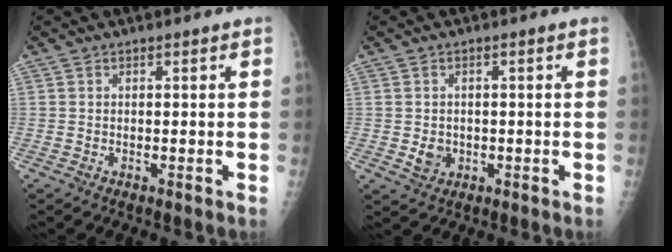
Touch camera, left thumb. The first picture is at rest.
{"total": 2.9, "force": [-0.6, 2.6, 1.3], "torque": [-0.010, 0.000, 0.000]}